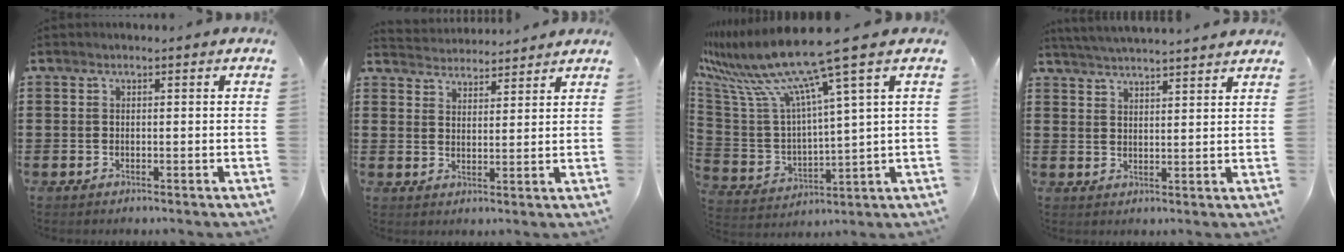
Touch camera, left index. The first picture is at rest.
{"total": 3.5, "force": [3.4, 0.1, -0.5], "torque": [-0.004, -0.015, 0.063]}
{"total": 12.5, "force": [9.0, 0.2, 8.6], "torque": [-0.218, -0.062, 0.141]}
{"total": 3.5, "force": [3.4, -0.7, -0.2], "torque": [-0.009, -0.020, 0.059]}